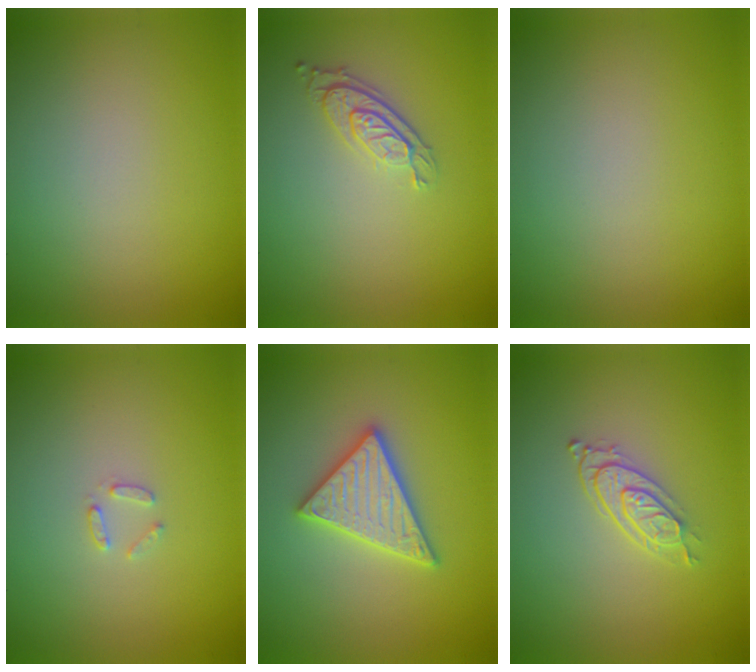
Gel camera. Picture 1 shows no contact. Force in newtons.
{"total": 2.9, "press": 2.0, "slide": 2.0}
{"total": 0.0}
{"total": 1.0, "press": 1.0, "slide": 0.2}
{"total": 4.7, "press": 4.7, "slide": 0.6}
{"total": 2.8, "press": 2.2, "slide": 1.7}